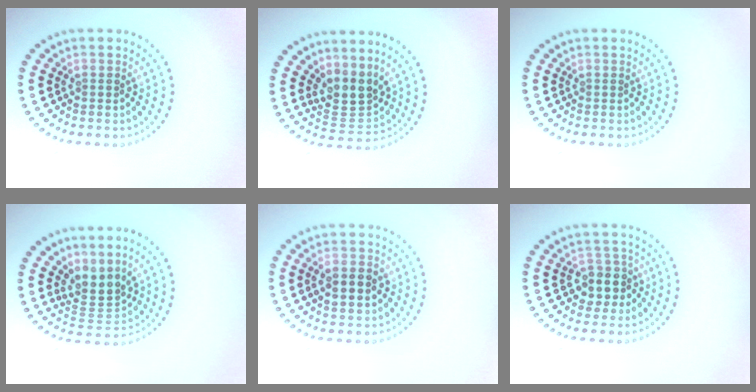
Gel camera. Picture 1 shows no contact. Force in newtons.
{"total": 3.4, "press": 2.6, "slide": 2.1}
{"total": 0.0}
{"total": 3.2, "press": 2.3, "slide": 2.1}
{"total": 2.5, "press": 2.5, "slide": 0.1}
{"total": 2.8, "press": 2.5, "slide": 1.3}